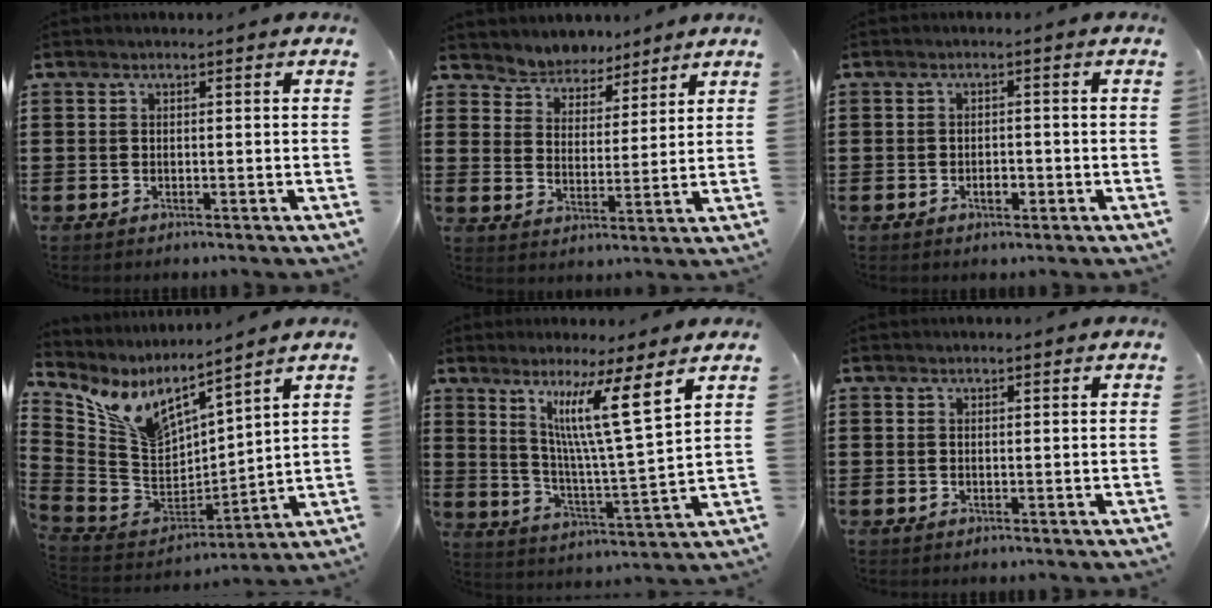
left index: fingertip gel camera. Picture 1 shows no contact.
{"total": 4.5, "force": [4.2, 1.4, -0.8], "torque": [-0.011, -0.022, 0.072]}
{"total": 2.0, "force": [-0.6, 1.0, 1.6], "torque": [-0.032, 0.002, -0.013]}
{"total": 9.5, "force": [7.2, 3.3, 5.3], "torque": [-0.139, -0.044, 0.127]}
{"total": 10.5, "force": [6.6, -0.1, 8.2], "torque": [-0.160, -0.029, 0.105]}
{"total": 0.7, "force": [0.6, 0.3, 0.1], "torque": [-0.003, 0.003, 0.012]}